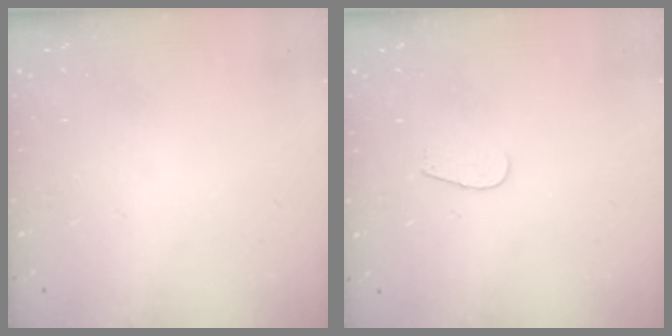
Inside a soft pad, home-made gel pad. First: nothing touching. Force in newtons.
{"total": 2.6, "press": 2.5, "slide": 0.3}